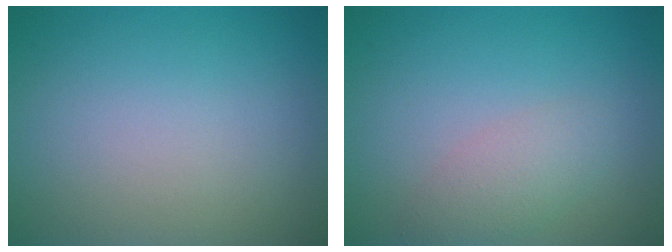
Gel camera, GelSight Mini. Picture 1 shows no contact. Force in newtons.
{"total": 2.3, "press": 2.3, "slide": 0.1}